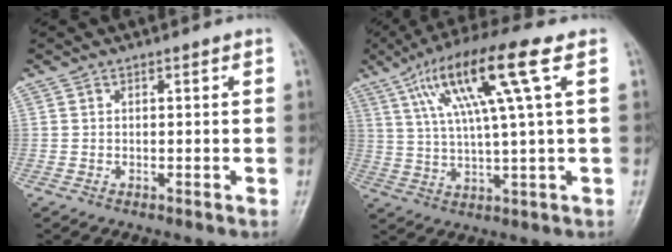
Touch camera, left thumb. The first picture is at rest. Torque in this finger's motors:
{"motor_torque": [0.50, 0.73, 1.89, -0.88, 0.52]}